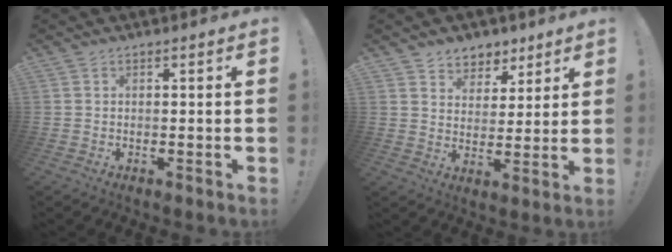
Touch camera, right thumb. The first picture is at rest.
{"total": 6.9, "force": [4.6, 5.1, 0.7], "torque": [-0.007, -0.038, 0.092]}